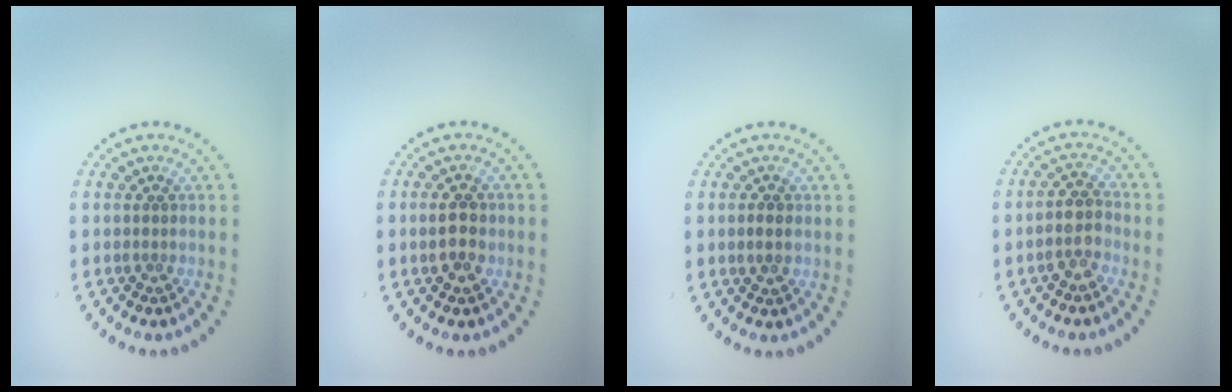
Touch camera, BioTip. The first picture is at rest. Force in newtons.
{"total": 2.5, "press": 2.5, "slide": 0.0}
{"total": 0.9, "press": 0.9, "slide": 0.2}
{"total": 2.2, "press": 2.1, "slide": 0.8}